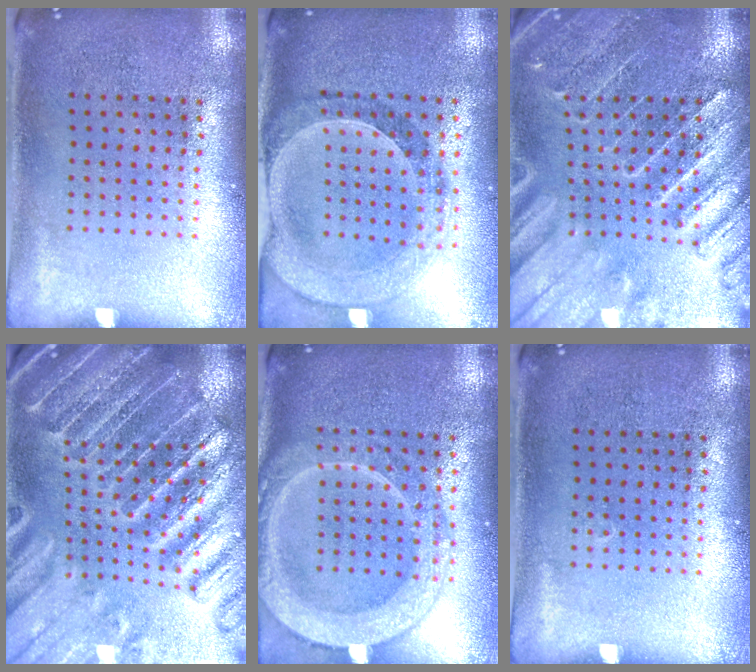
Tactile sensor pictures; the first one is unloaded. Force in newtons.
{"total": 1.4, "press": 1.4, "slide": 0.3}
{"total": 3.2, "press": 3.0, "slide": 1.2}
{"total": 3.4, "press": 3.3, "slide": 0.7}
{"total": 4.1, "press": 4.1, "slide": 0.5}
{"total": 0.0}